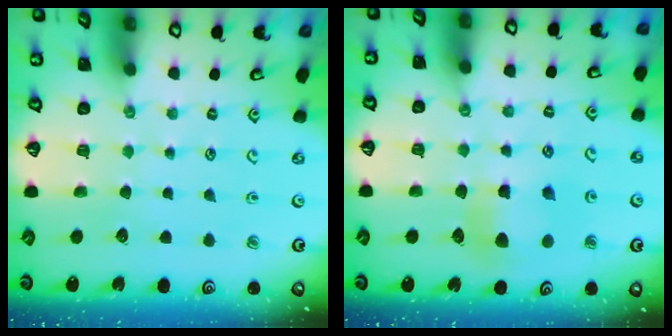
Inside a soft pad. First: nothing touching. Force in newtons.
{"total": 6.0, "press": 5.9, "slide": 0.6}